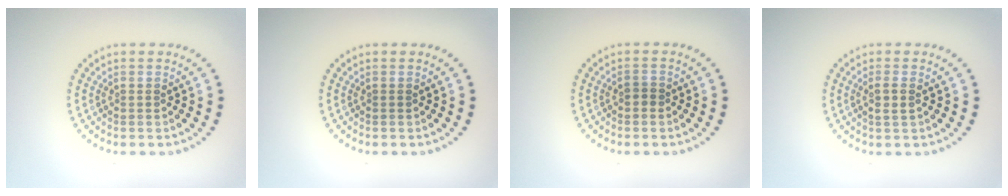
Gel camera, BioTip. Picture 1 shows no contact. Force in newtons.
{"total": 0.0}
{"total": 0.8, "press": 0.7, "slide": 0.3}
{"total": 1.2, "press": 1.1, "slide": 0.5}